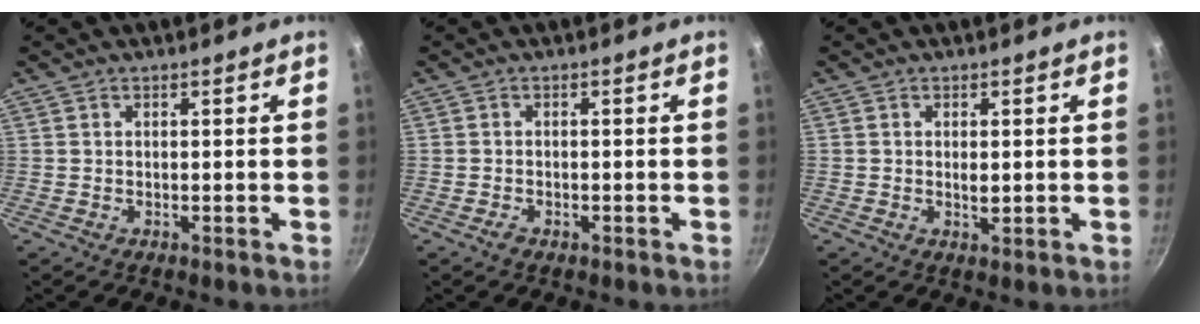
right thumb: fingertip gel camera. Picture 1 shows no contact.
{"total": 1.5, "force": [-1.0, 0.9, 0.8], "torque": [-0.020, 0.007, -0.018]}
{"total": 1.7, "force": [0.1, 0.8, 1.5], "torque": [-0.026, -0.002, 0.003]}